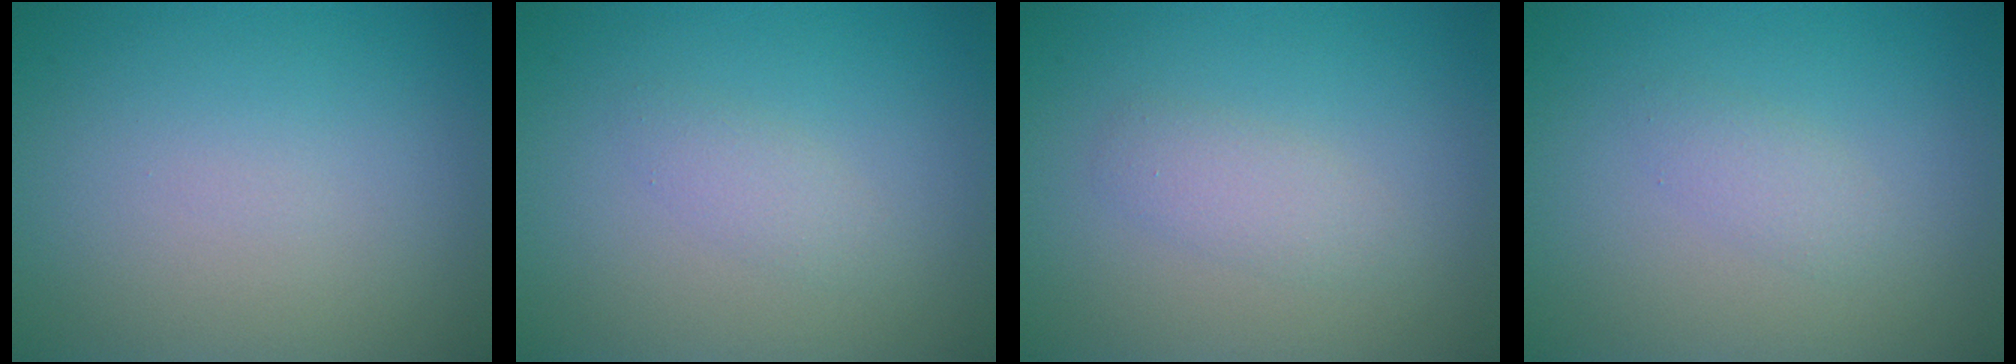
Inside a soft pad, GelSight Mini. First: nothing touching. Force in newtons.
{"total": 1.3, "press": 1.3, "slide": 0.1}
{"total": 2.4, "press": 2.4, "slide": 0.2}
{"total": 1.3, "press": 1.3, "slide": 0.1}